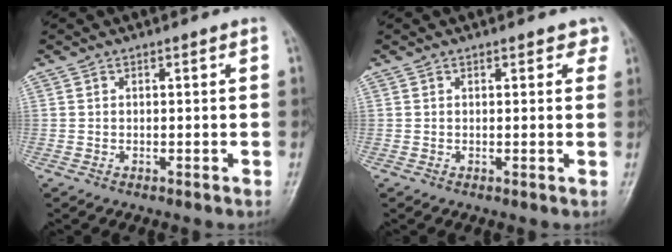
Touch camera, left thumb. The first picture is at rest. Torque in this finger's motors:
{"motor_torque": [-0.05, 0.04, -0.05, 0.05, 0.04]}